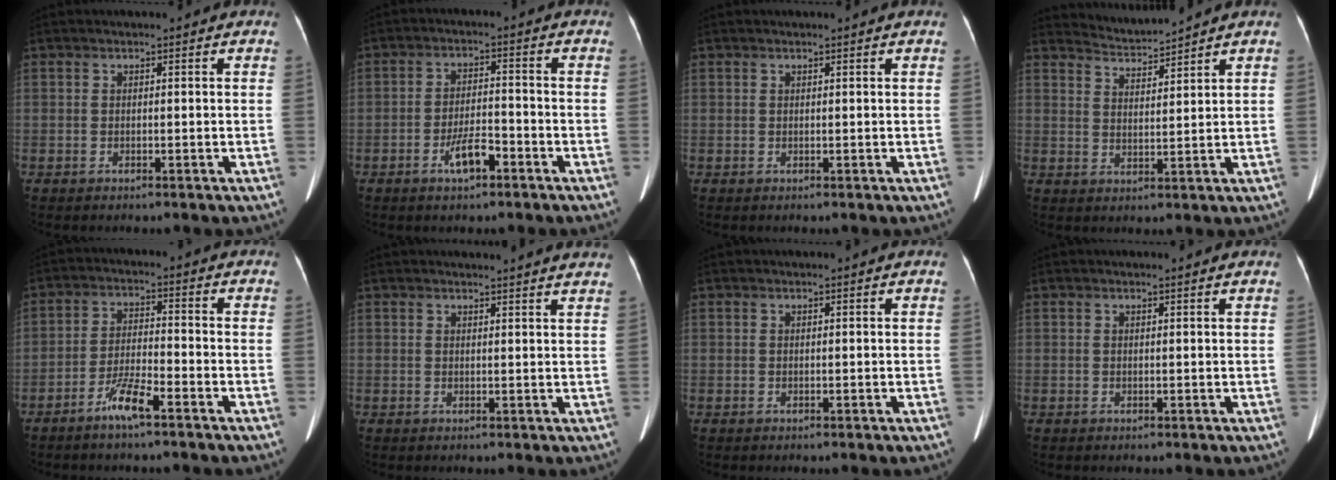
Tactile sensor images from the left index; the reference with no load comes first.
{"total": 4.9, "force": [-2.9, 1.4, 3.6], "torque": [-0.074, 0.003, -0.050]}
{"total": 0.6, "force": [0.6, 0.0, 0.2], "torque": [-0.005, 0.005, 0.009]}
{"total": 3.8, "force": [3.5, -1.0, -0.9], "torque": [0.007, -0.004, 0.075]}
{"total": 5.4, "force": [-3.8, 0.3, 3.8], "torque": [-0.080, -0.005, -0.075]}
{"total": 8.0, "force": [7.8, -0.3, 1.8], "torque": [-0.016, -0.008, 0.067]}
{"total": 0.0}
{"total": 0.7, "force": [0.6, -0.2, 0.2], "torque": [-0.016, 0.002, 0.012]}